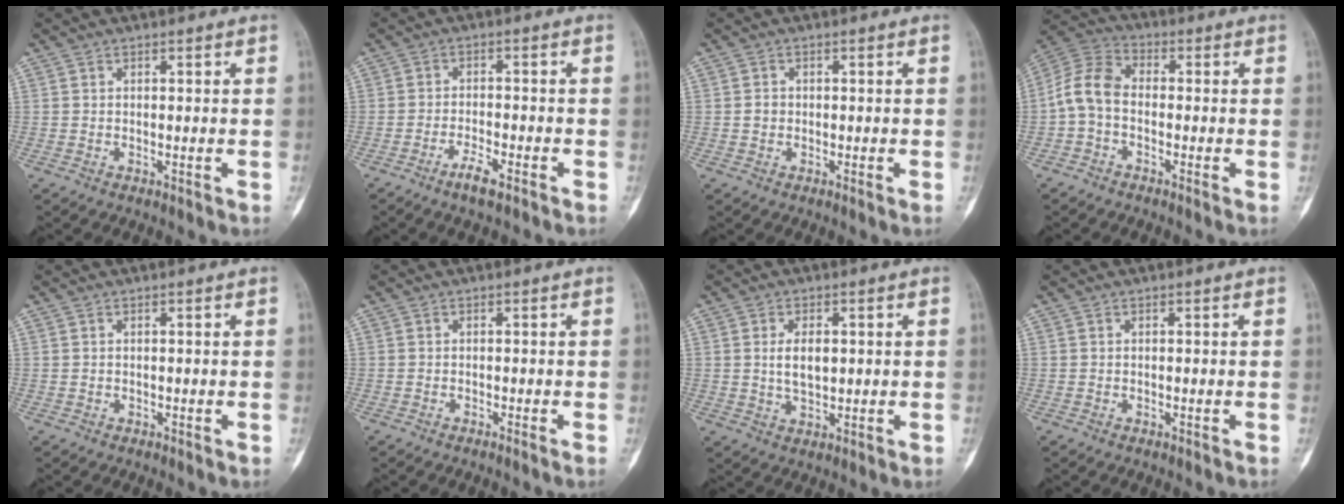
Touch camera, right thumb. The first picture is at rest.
{"total": 3.8, "force": [-2.7, 0.8, 2.6], "torque": [-0.056, 0.014, -0.051]}
{"total": 1.2, "force": [-0.3, 1.0, 0.6], "torque": [-0.006, 0.003, -0.006]}
{"total": 7.9, "force": [-1.4, 5.1, 6.0], "torque": [-0.115, 0.023, -0.047]}
{"total": 0.0}
{"total": 0.5, "force": [-0.4, -0.2, 0.3], "torque": [-0.007, 0.000, -0.012]}
{"total": 5.0, "force": [0.8, 2.9, 4.0], "torque": [-0.067, -0.004, 0.017]}
{"total": 0.0}